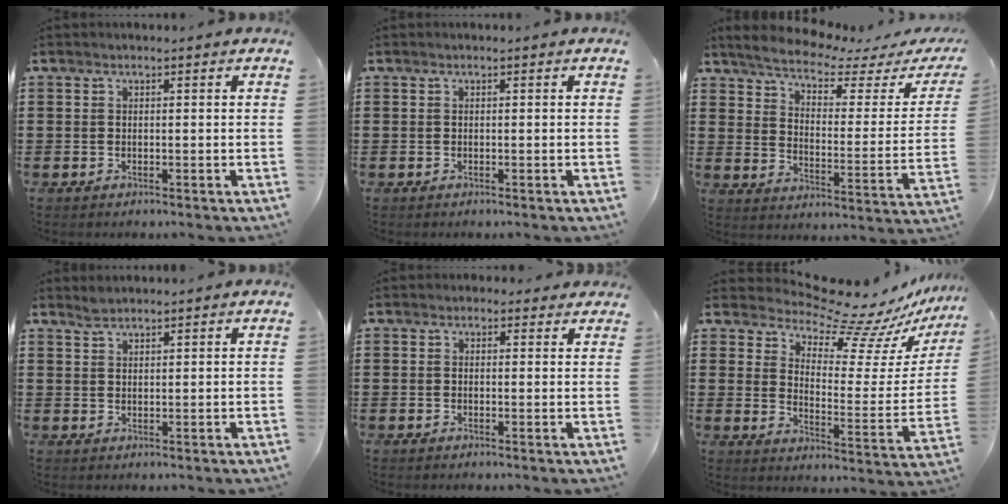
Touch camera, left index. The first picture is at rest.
{"total": 0.0}
{"total": 4.9, "force": [4.3, 0.6, 2.4], "torque": [-0.073, -0.030, 0.067]}
{"total": 1.6, "force": [1.5, 0.3, 0.4], "torque": [-0.011, 0.000, 0.029]}
{"total": 1.4, "force": [0.9, 1.1, 0.2], "torque": [-0.001, 0.005, 0.015]}
{"total": 11.3, "force": [10.1, 2.5, 4.4], "torque": [-0.092, -0.085, 0.172]}